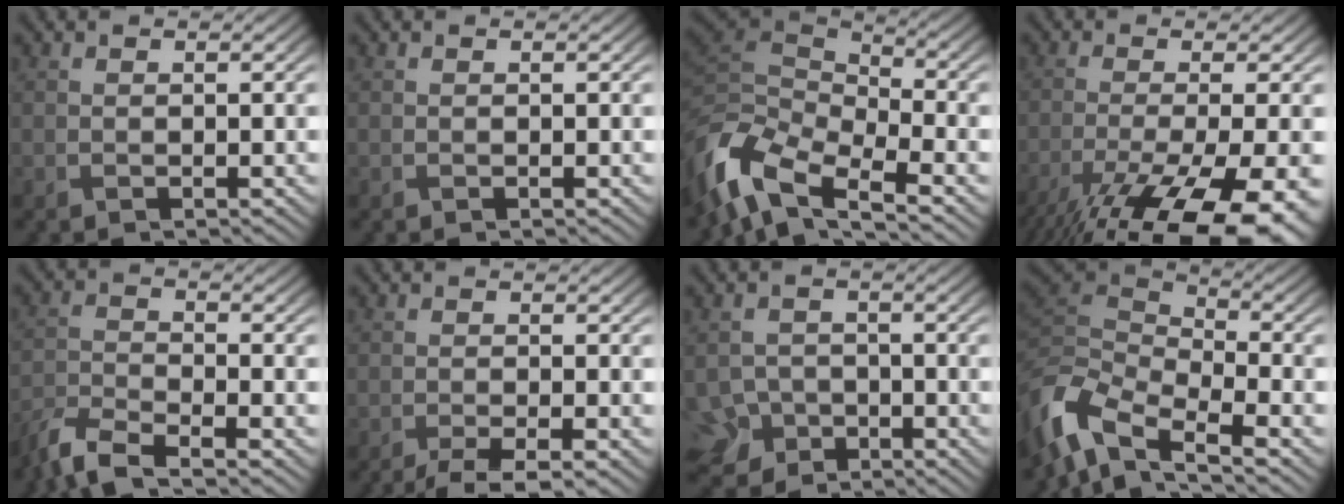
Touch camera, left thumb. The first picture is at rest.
{"total": 0.0}
{"total": 11.0, "force": [-6.7, 5.0, 7.2], "torque": [-0.174, -0.016, -0.129]}
{"total": 15.4, "force": [-9.8, 3.8, 11.3], "torque": [-0.199, -0.045, -0.140]}
{"total": 6.0, "force": [-5.1, 1.2, 3.1], "torque": [-0.072, -0.011, -0.110]}
{"total": 4.1, "force": [-2.9, 0.7, 2.9], "torque": [-0.044, 0.001, -0.052]}
{"total": 5.5, "force": [-3.5, 3.9, 1.8], "torque": [-0.038, -0.012, -0.069]}
{"total": 9.8, "force": [-6.0, 4.1, 6.6], "torque": [-0.152, -0.011, -0.130]}